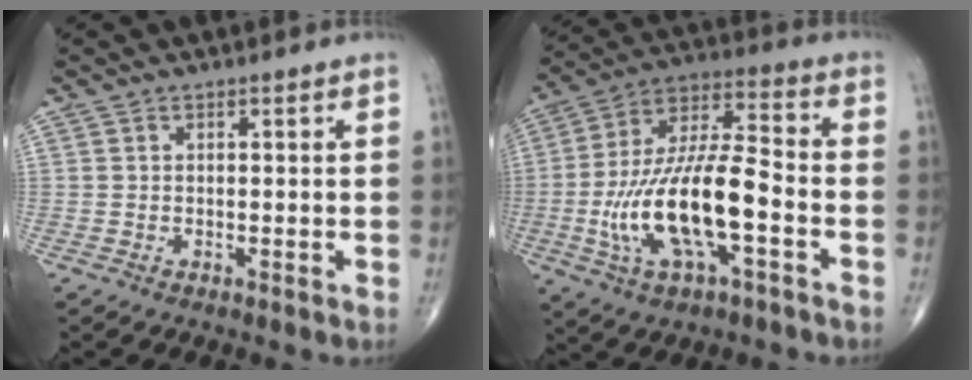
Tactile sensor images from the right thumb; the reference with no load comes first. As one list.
[{"total": 19.7, "force": [-5.1, 7.2, 17.5], "torque": [-0.343, 0.039, -0.089]}]